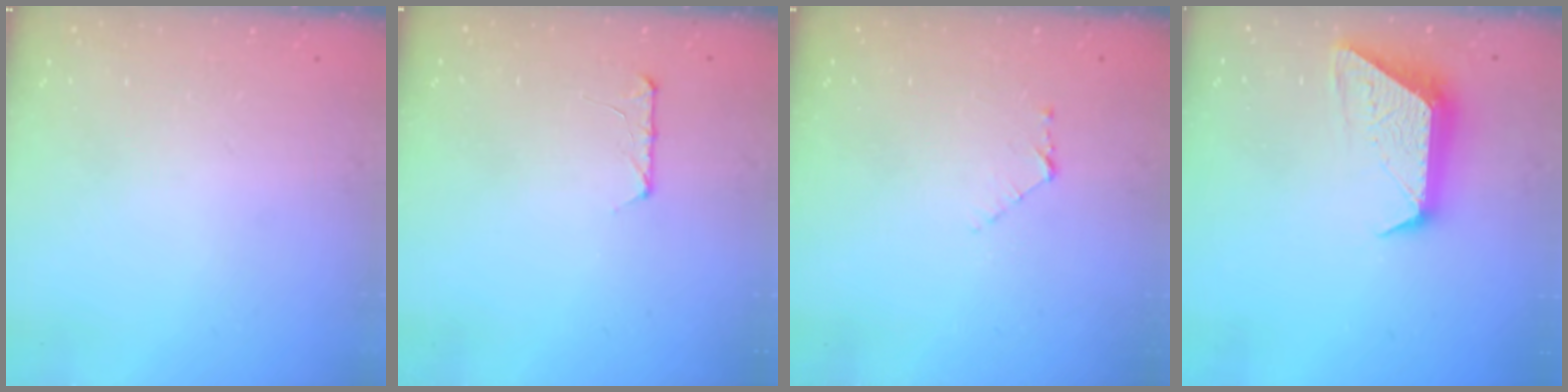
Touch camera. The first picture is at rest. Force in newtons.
{"total": 5.6, "press": 5.6, "slide": 0.5}
{"total": 4.3, "press": 4.3, "slide": 0.4}
{"total": 10.4, "press": 10.4, "slide": 0.9}